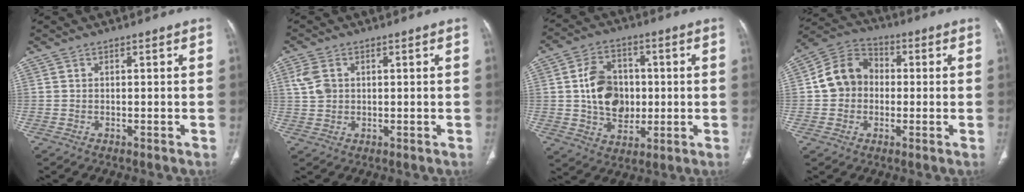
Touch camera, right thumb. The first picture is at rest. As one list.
[{"total": 4.2, "force": [1.0, 3.2, 2.6], "torque": [-0.052, 0.003, 0.022]}, {"total": 12.7, "force": [0.4, 9.6, 8.3], "torque": [-0.113, 0.009, 0.011]}, {"total": 10.4, "force": [0.0, 8.9, 5.4], "torque": [-0.079, 0.030, -0.013]}]